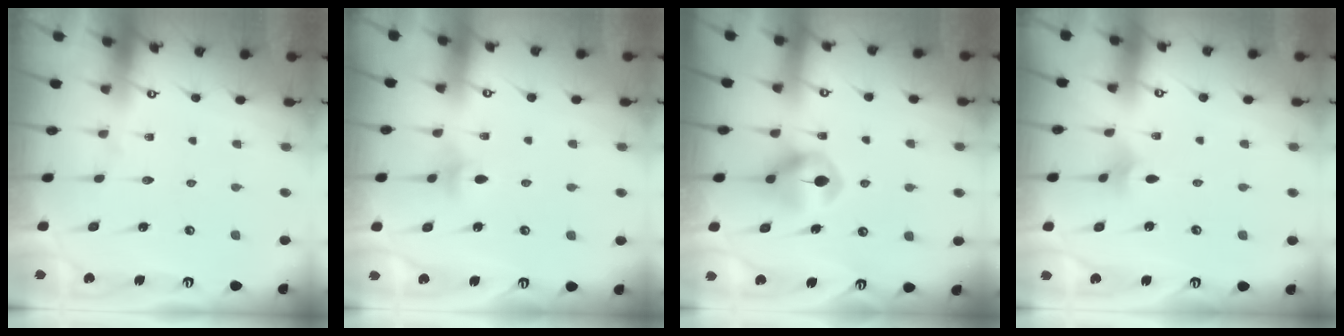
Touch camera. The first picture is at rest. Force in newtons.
{"total": 3.7, "press": 3.6, "slide": 0.8}
{"total": 8.2, "press": 8.2, "slide": 0.2}
{"total": 2.4, "press": 2.3, "slide": 0.5}